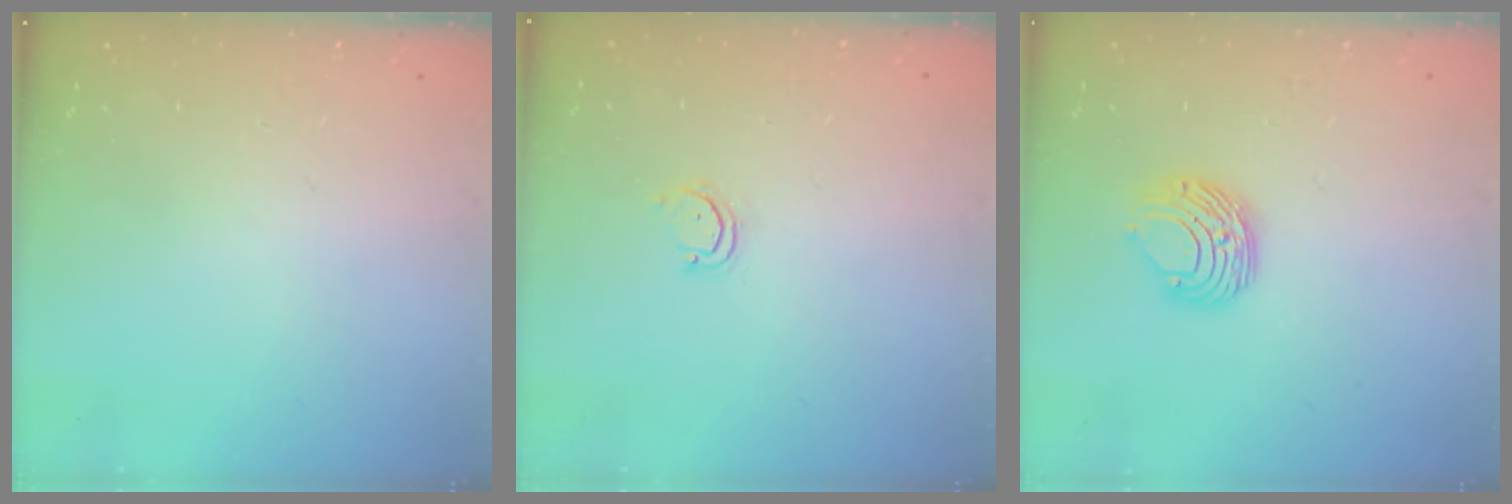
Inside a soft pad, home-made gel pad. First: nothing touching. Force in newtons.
{"total": 2.9, "press": 2.9, "slide": 0.3}
{"total": 8.7, "press": 8.6, "slide": 0.7}